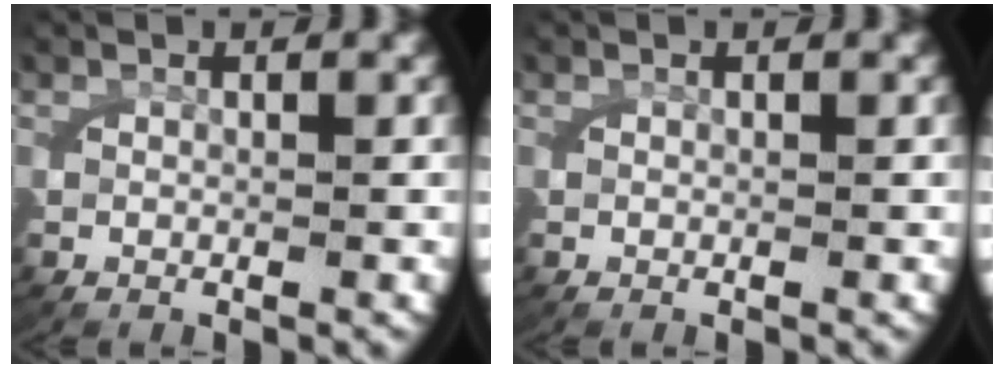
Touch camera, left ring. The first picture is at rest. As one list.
[{"total": 0.0}]